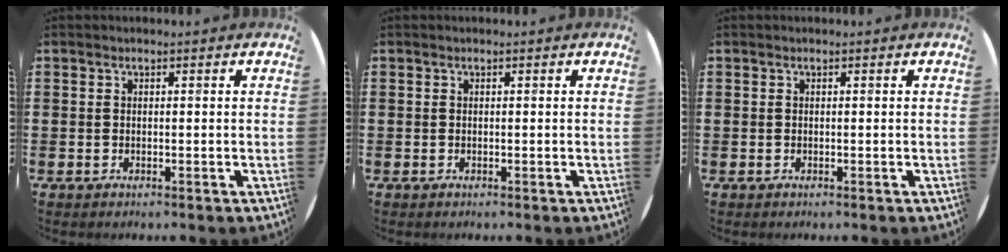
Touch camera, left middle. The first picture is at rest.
{"total": 0.0}
{"total": 0.0}